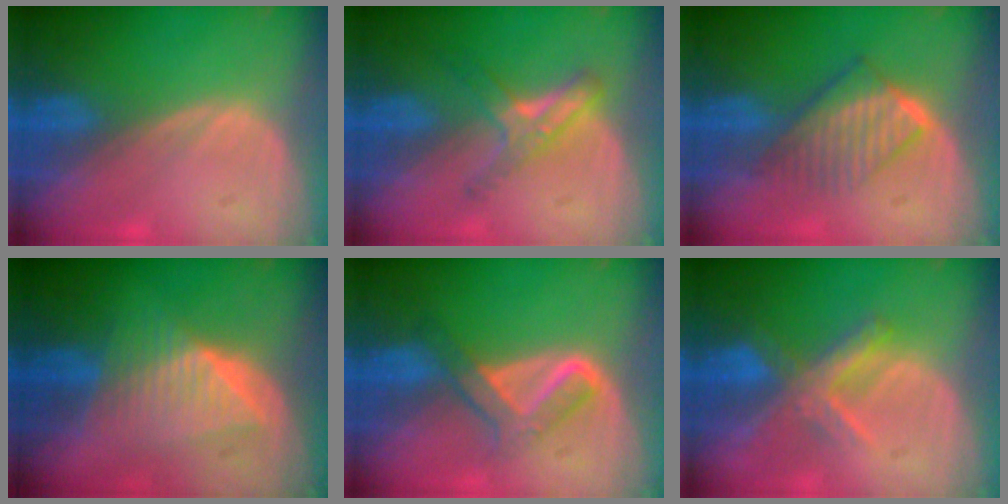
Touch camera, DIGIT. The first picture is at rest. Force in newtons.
{"total": 5.4, "press": 4.8, "slide": 2.6}
{"total": 6.7, "press": 6.0, "slide": 2.9}
{"total": 7.1, "press": 7.1, "slide": 0.2}
{"total": 5.2, "press": 5.1, "slide": 0.8}
{"total": 7.0, "press": 6.1, "slide": 3.4}